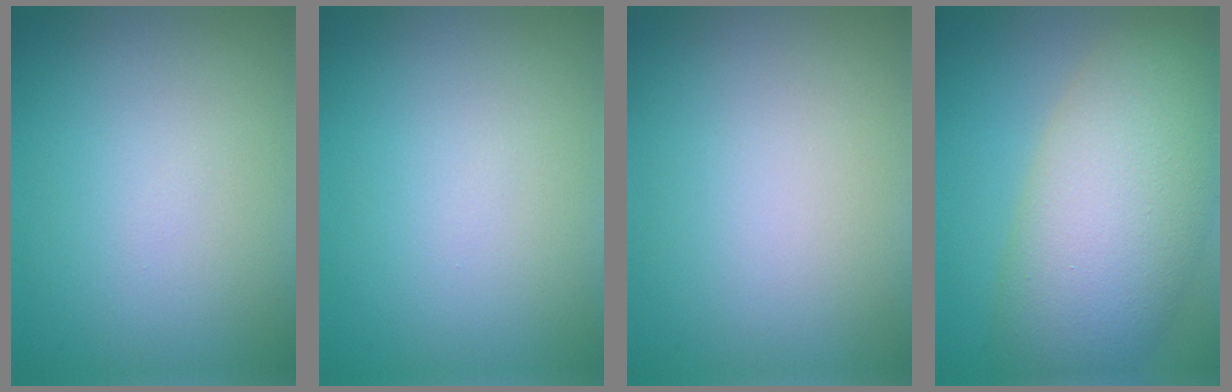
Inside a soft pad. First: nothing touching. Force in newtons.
{"total": 0.0}
{"total": 0.0}
{"total": 11.2, "press": 11.2, "slide": 0.6}